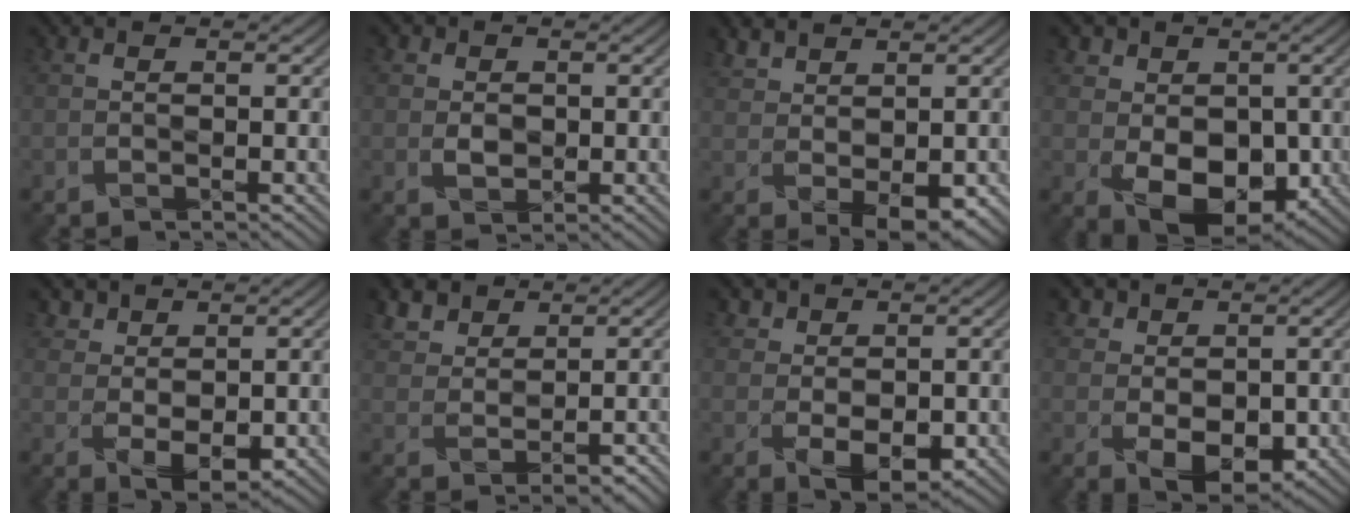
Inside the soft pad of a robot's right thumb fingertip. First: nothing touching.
{"total": 2.4, "force": [0.2, 2.2, 1.0], "torque": [-0.023, 0.001, 0.001]}
{"total": 4.3, "force": [1.6, 2.4, 3.1], "torque": [-0.068, 0.000, 0.039]}
{"total": 8.3, "force": [-0.2, 6.5, 5.1], "torque": [-0.102, -0.015, -0.002]}
{"total": 4.0, "force": [1.6, 2.9, 2.3], "torque": [-0.050, -0.008, 0.036]}
{"total": 4.3, "force": [2.6, 2.9, 1.9], "torque": [-0.045, 0.008, 0.053]}
{"total": 4.4, "force": [0.7, 3.3, 2.9], "torque": [-0.057, -0.007, 0.013]}
{"total": 5.2, "force": [0.9, 4.1, 3.1], "torque": [-0.067, -0.009, 0.019]}